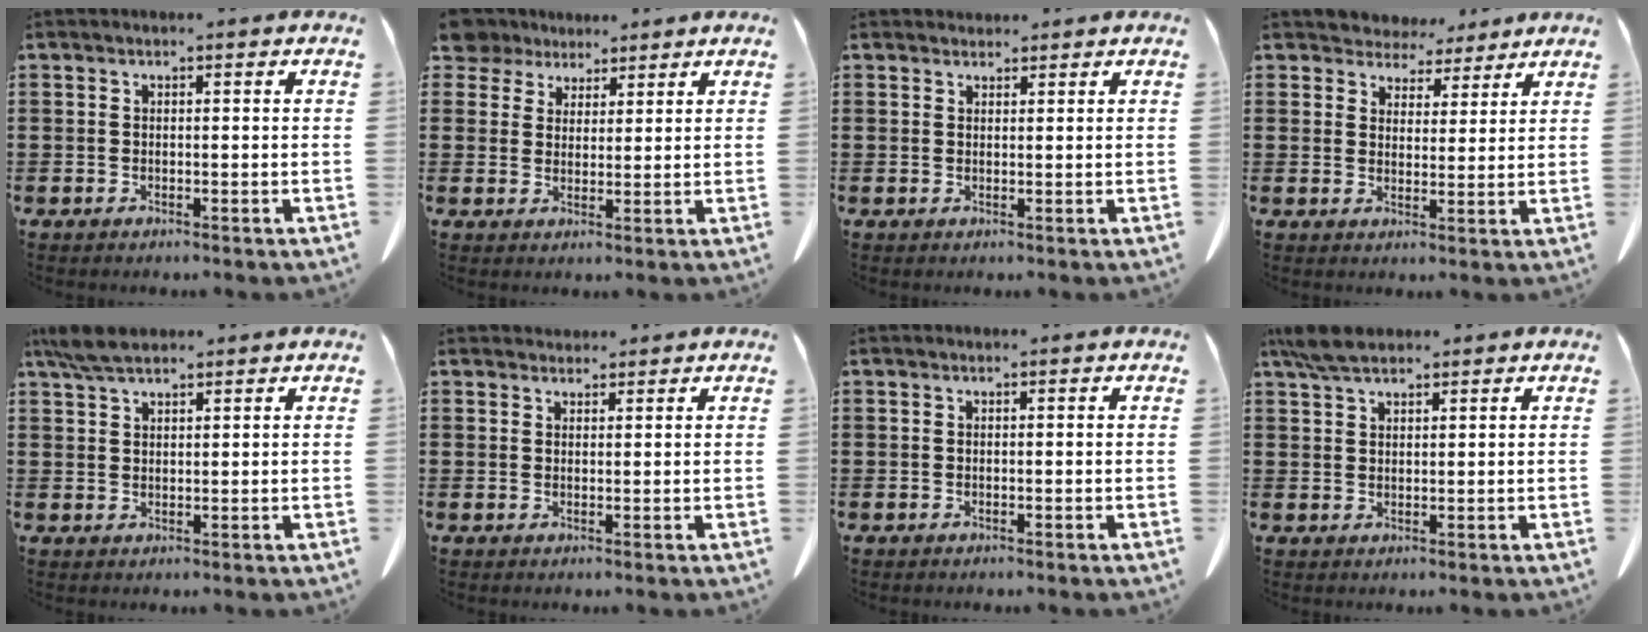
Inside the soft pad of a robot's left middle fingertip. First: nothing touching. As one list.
[{"total": 4.7, "force": [3.8, 2.6, 0.6], "torque": [-0.026, -0.005, 0.071]}, {"total": 1.6, "force": [1.5, 0.6, 0.0], "torque": [-0.004, 0.000, 0.031]}, {"total": 4.6, "force": [4.2, 1.7, -0.2], "torque": [-0.017, -0.017, 0.079]}, {"total": 4.5, "force": [3.5, 1.2, 2.6], "torque": [-0.060, 0.000, 0.066]}, {"total": 1.9, "force": [1.8, 0.7, 0.0], "torque": [-0.005, -0.001, 0.037]}, {"total": 0.0}, {"total": 4.5, "force": [3.6, 1.4, 2.4], "torque": [-0.056, 0.001, 0.068]}]